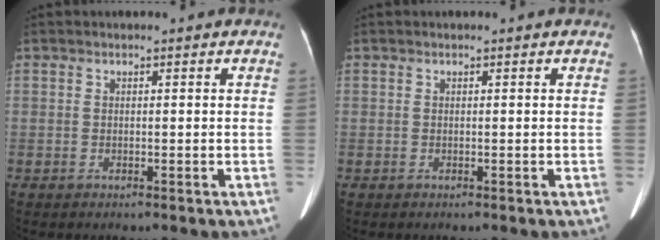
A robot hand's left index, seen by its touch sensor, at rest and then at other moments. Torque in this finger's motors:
{"motor_torque": [-0.02, 0.04, 0.00, -0.01]}